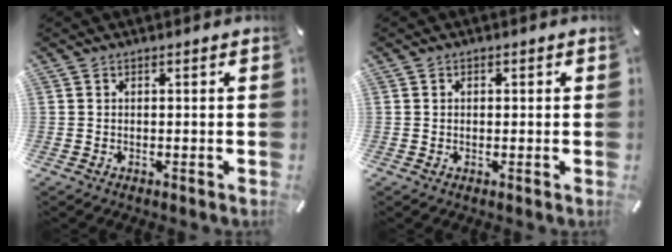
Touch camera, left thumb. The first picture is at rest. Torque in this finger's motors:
{"motor_torque": [-0.23, -0.27, -0.06, 0.08, -0.01]}